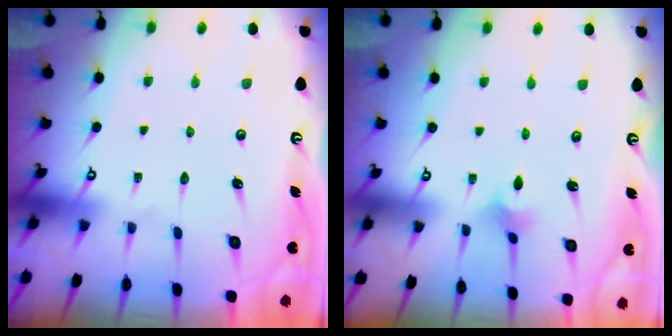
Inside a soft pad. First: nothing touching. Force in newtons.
{"total": 1.7, "press": 1.7, "slide": 0.4}